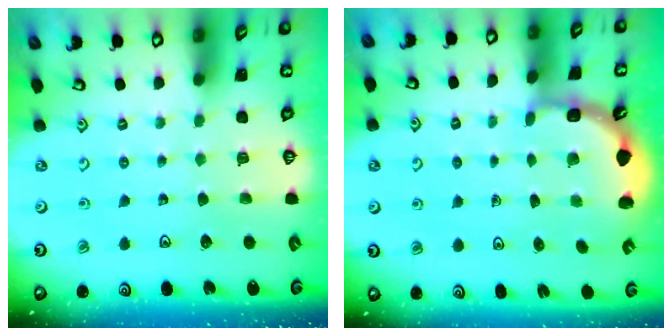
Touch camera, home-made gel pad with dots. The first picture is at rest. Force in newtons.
{"total": 2.1, "press": 1.9, "slide": 0.9}